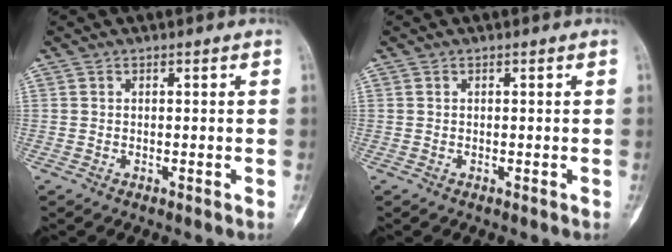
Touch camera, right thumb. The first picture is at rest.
{"total": 0.0}